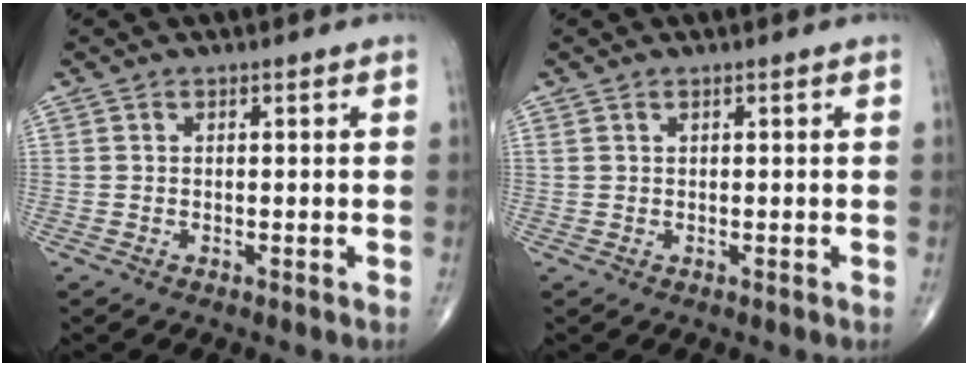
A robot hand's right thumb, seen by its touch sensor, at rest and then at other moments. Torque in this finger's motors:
{"motor_torque": [0.11, -0.14, 0.09, 0.22, 0.00]}